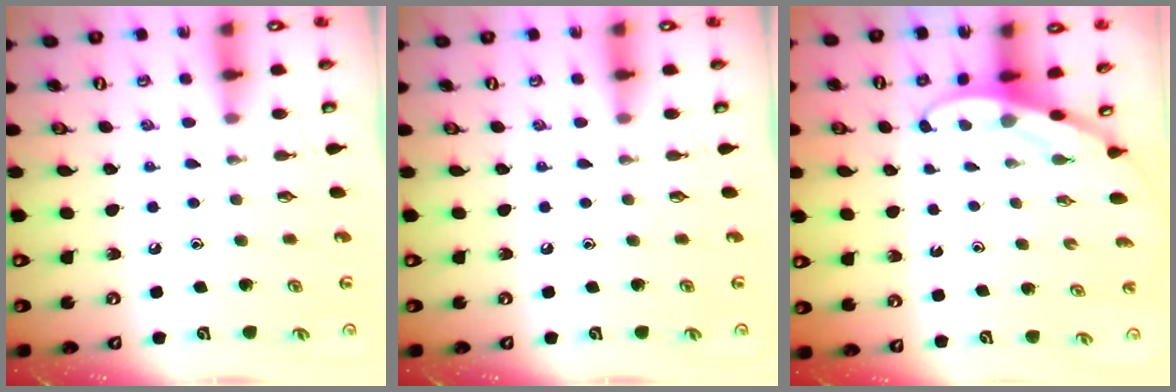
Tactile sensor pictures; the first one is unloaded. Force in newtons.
{"total": 0.0}
{"total": 3.0, "press": 3.0, "slide": 0.1}